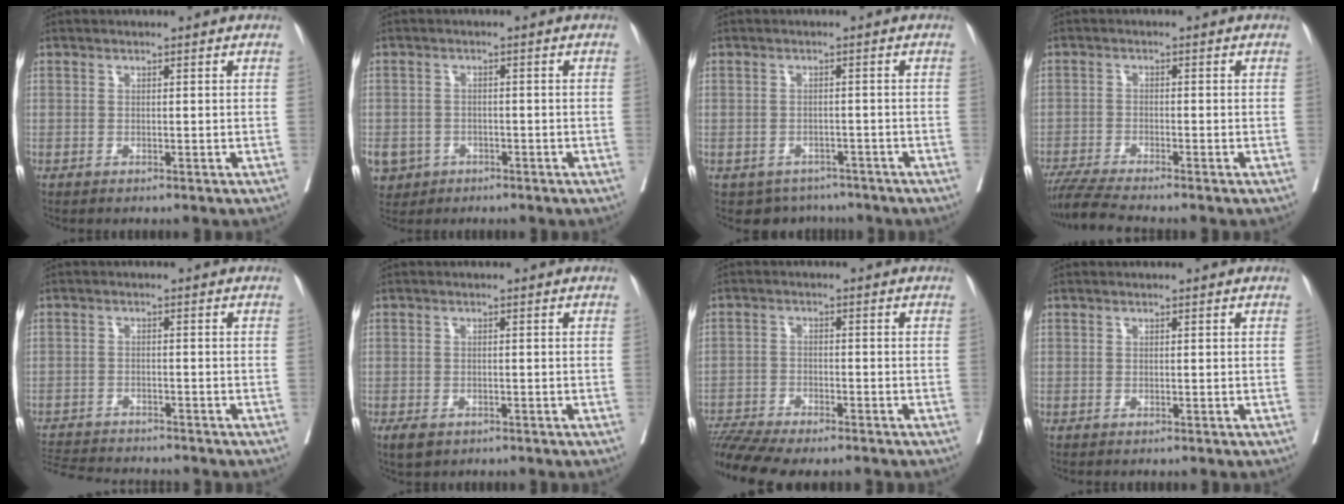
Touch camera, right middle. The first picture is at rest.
{"total": 7.7, "force": [-3.8, 6.3, 2.2], "torque": [-0.061, 0.000, -0.056]}
{"total": 5.2, "force": [-4.2, 3.1, 0.3], "torque": [0.001, 0.008, -0.054]}
{"total": 6.4, "force": [-5.6, -0.8, 2.9], "torque": [-0.050, -0.023, -0.101]}
{"total": 10.2, "force": [-9.6, 1.3, 3.0], "torque": [-0.059, -0.005, -0.147]}
{"total": 3.1, "force": [-2.1, 1.7, 1.7], "torque": [-0.031, -0.005, -0.029]}
{"total": 10.9, "force": [-9.8, 1.1, 4.6], "torque": [-0.083, 0.007, -0.157]}
{"total": 0.0}